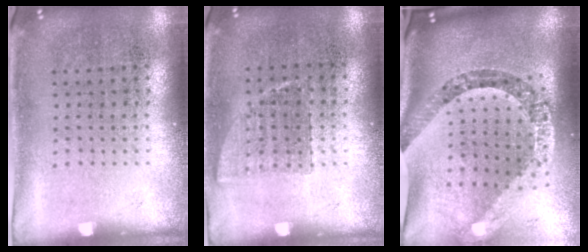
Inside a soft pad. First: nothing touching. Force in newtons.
{"total": 0.7, "press": 0.6, "slide": 0.4}
{"total": 3.3, "press": 2.2, "slide": 2.4}